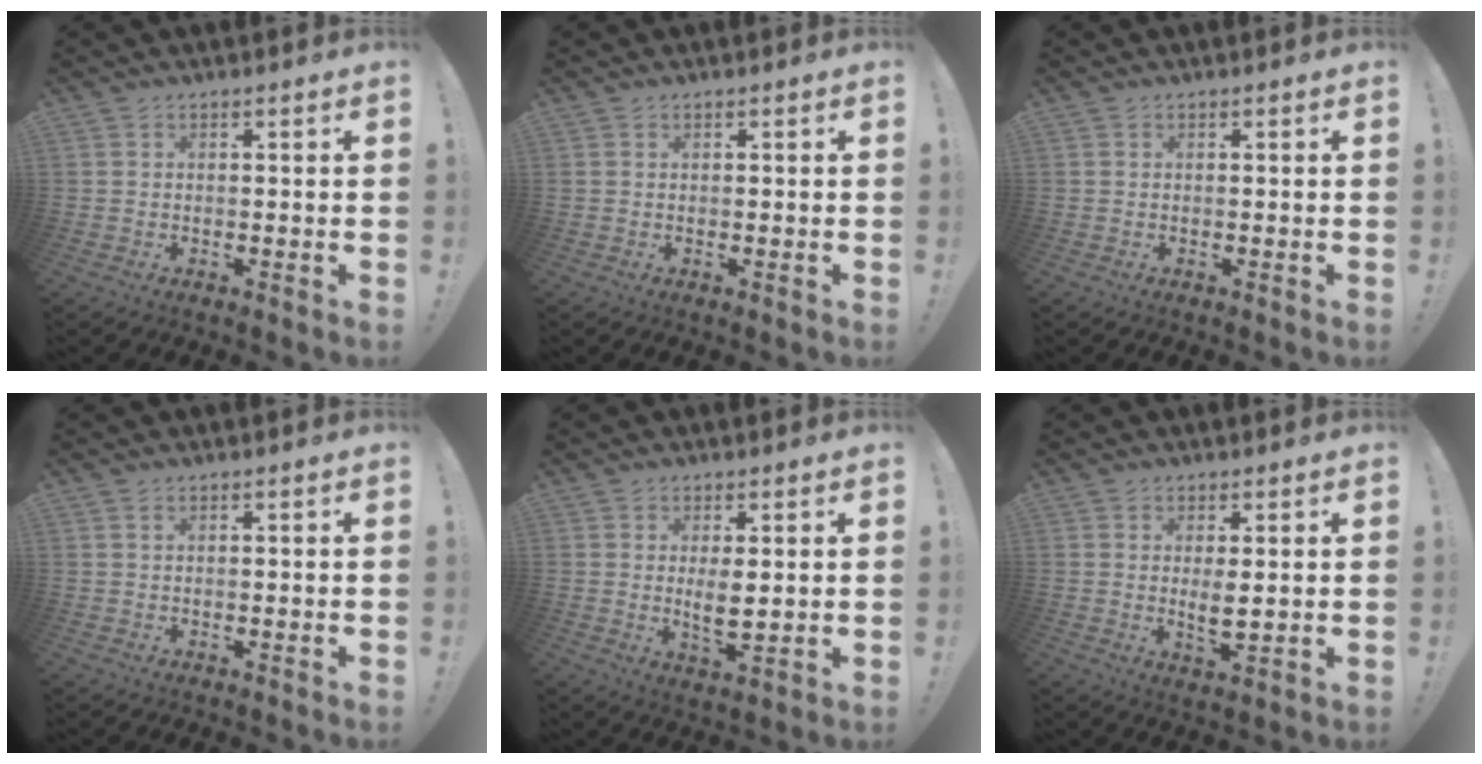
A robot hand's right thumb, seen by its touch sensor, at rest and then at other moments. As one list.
[{"total": 0.0}, {"total": 0.0}, {"total": 0.8, "force": [0.4, 0.3, 0.5], "torque": [-0.015, 0.003, 0.009]}, {"total": 5.6, "force": [1.1, 2.3, 5.0], "torque": [-0.071, -0.015, 0.015]}, {"total": 4.6, "force": [0.9, 1.6, 4.2], "torque": [-0.063, -0.014, 0.011]}]